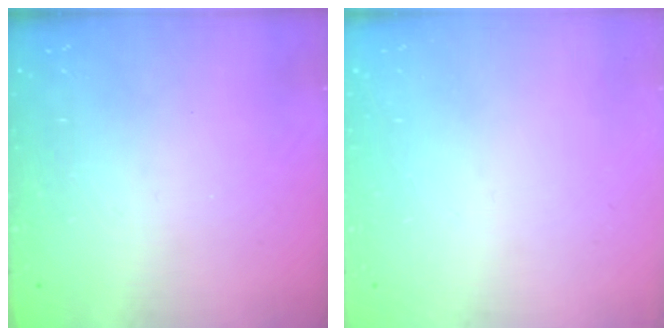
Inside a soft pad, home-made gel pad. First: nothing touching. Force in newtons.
{"total": 0.0}